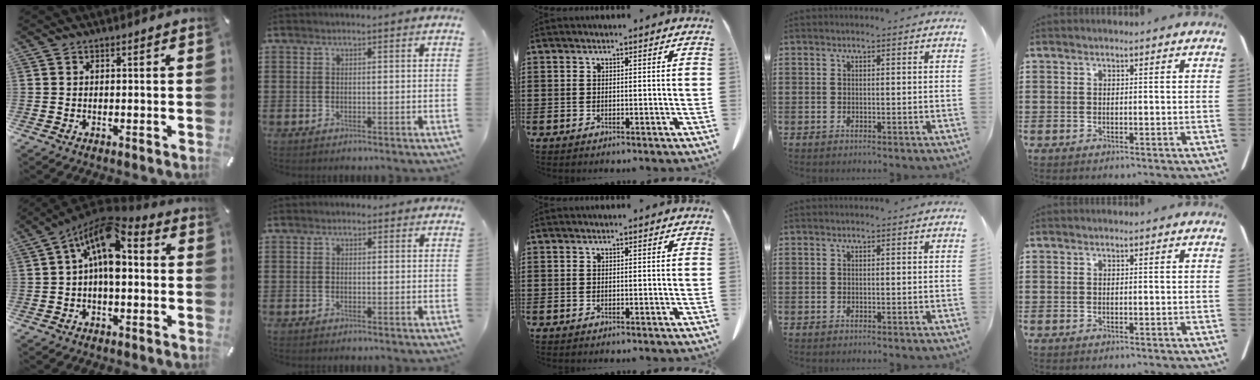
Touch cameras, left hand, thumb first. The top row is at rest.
{"thumb": {"total": 12.2, "force": [2.6, 6.5, 9.9], "torque": [-0.179, -0.021, 0.044]}, "index": {"total": 1.0, "force": [0.2, 1.0, 0.3], "torque": [-0.008, 0.006, 0.004]}}